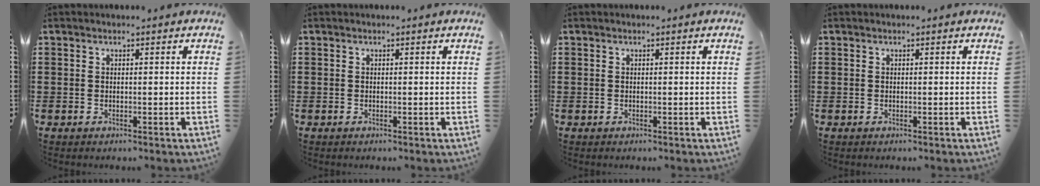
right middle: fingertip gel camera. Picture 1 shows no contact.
{"total": 0.0}
{"total": 0.0}
{"total": 0.0}